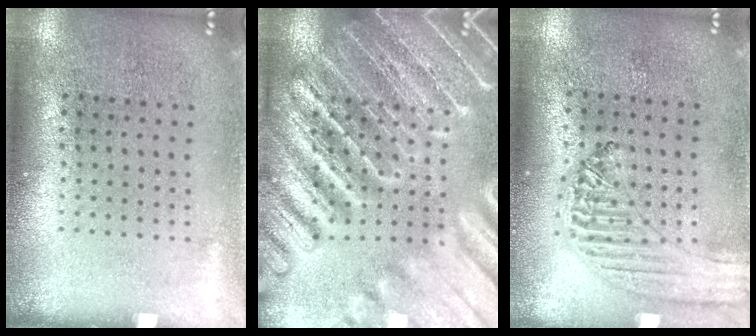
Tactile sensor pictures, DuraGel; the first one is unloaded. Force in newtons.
{"total": 6.1, "press": 6.1, "slide": 0.7}
{"total": 1.2, "press": 1.2, "slide": 0.1}